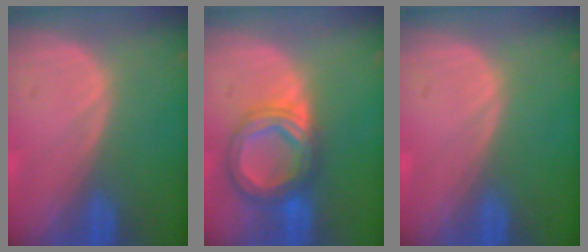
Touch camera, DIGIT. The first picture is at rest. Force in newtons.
{"total": 7.6, "press": 7.5, "slide": 0.6}
{"total": 0.0}